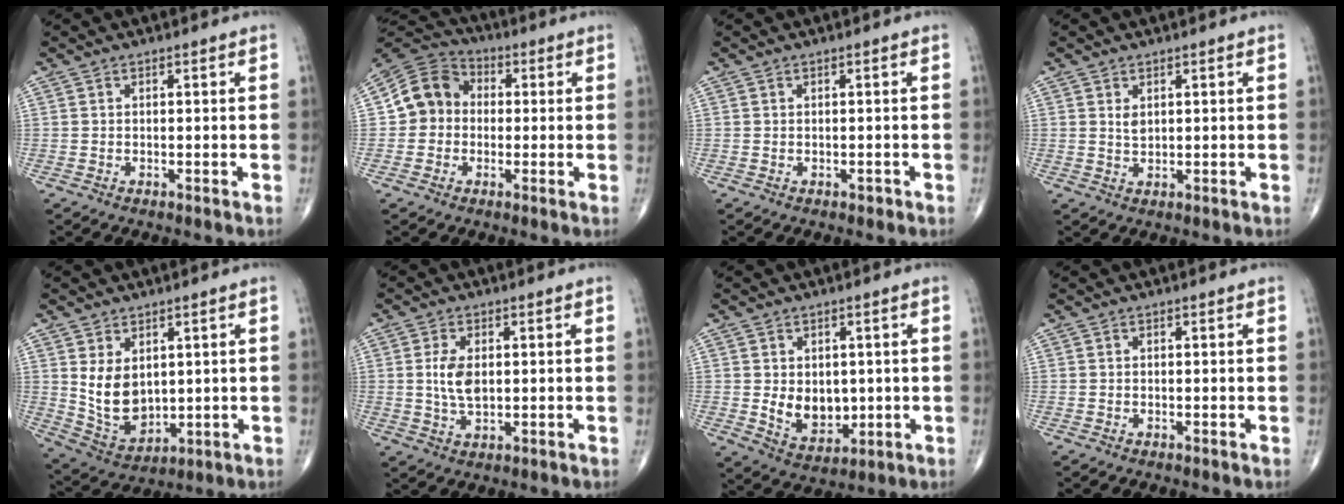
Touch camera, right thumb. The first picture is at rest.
{"total": 9.2, "force": [-0.1, 8.2, 4.1], "torque": [-0.055, 0.029, -0.018]}
{"total": 0.6, "force": [-0.3, 0.4, 0.3], "torque": [-0.002, 0.000, -0.005]}
{"total": 1.9, "force": [0.8, 1.1, 1.3], "torque": [-0.019, -0.005, 0.017]}
{"total": 9.4, "force": [2.0, 6.5, 6.5], "torque": [-0.098, -0.021, 0.062]}
{"total": 5.7, "force": [0.6, 3.1, 4.8], "torque": [-0.093, -0.006, 0.013]}
{"total": 8.2, "force": [0.0, 6.0, 5.6], "torque": [-0.058, -0.015, 0.020]}
{"total": 0.0}